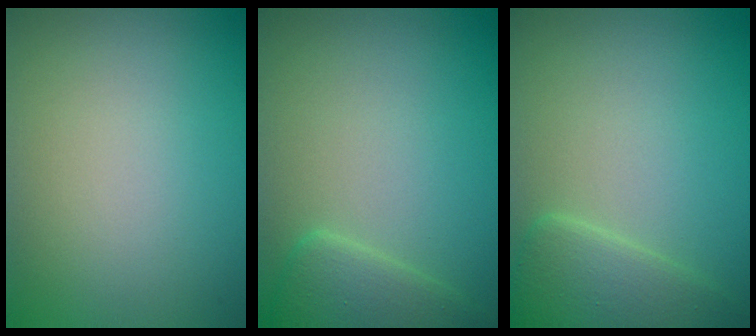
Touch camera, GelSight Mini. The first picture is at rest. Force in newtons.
{"total": 2.5, "press": 2.5, "slide": 0.3}
{"total": 3.0, "press": 2.9, "slide": 0.2}